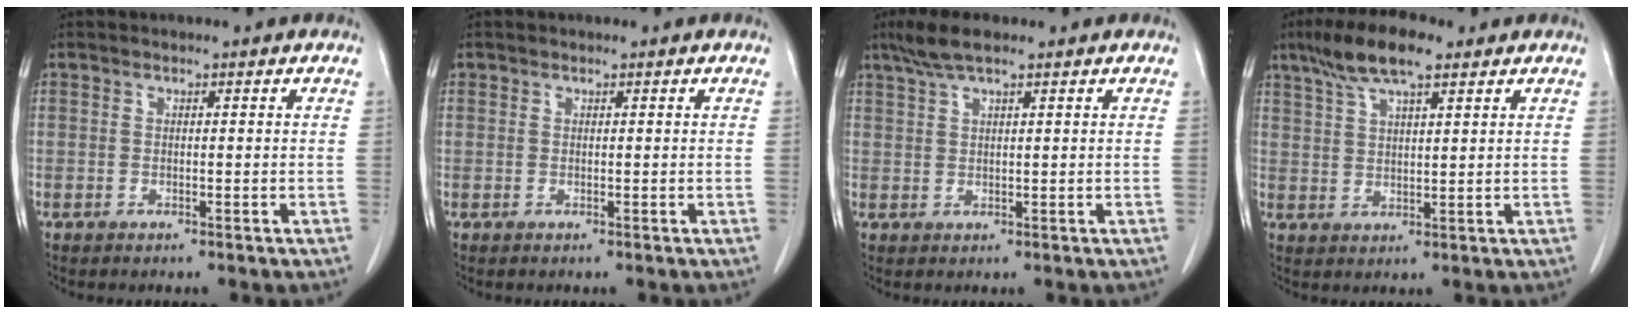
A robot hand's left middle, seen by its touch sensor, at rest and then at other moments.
{"total": 0.0}
{"total": 4.4, "force": [3.2, 0.6, 3.0], "torque": [-0.068, 0.014, 0.064]}
{"total": 8.5, "force": [5.7, 1.8, 6.0], "torque": [-0.120, 0.017, 0.103]}